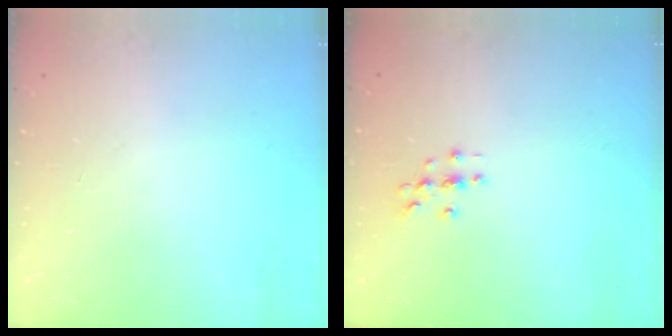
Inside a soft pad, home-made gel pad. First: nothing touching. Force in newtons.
{"total": 2.9, "press": 2.9, "slide": 0.3}